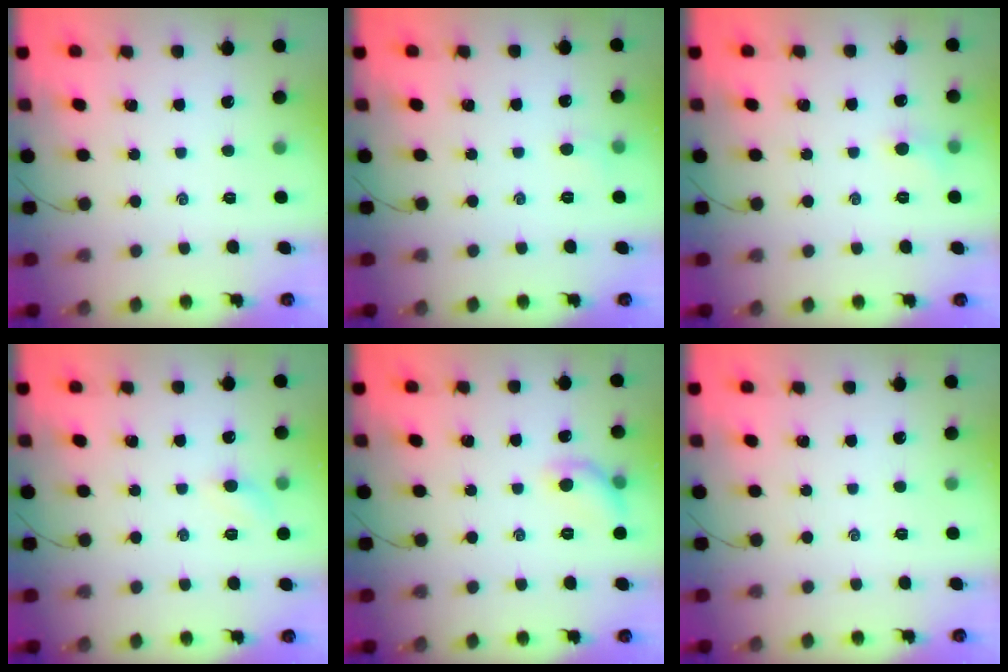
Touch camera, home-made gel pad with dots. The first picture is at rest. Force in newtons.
{"total": 3.9, "press": 3.7, "slide": 1.2}
{"total": 3.8, "press": 3.6, "slide": 1.2}
{"total": 4.5, "press": 4.3, "slide": 1.2}
{"total": 7.2, "press": 7.1, "slide": 1.5}
{"total": 0.0}